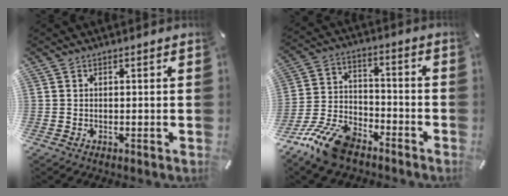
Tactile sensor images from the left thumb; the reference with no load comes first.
{"total": 14.1, "force": [-10.5, 6.4, 6.8], "torque": [-0.134, 0.057, -0.193]}